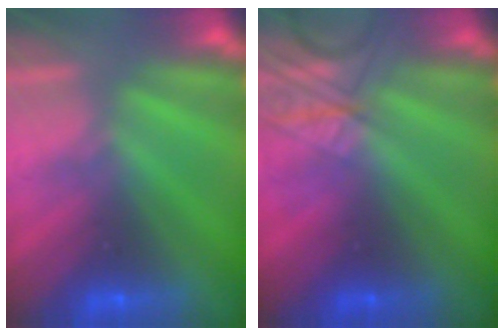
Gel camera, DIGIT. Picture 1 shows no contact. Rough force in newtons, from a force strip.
{"total": 2.3}